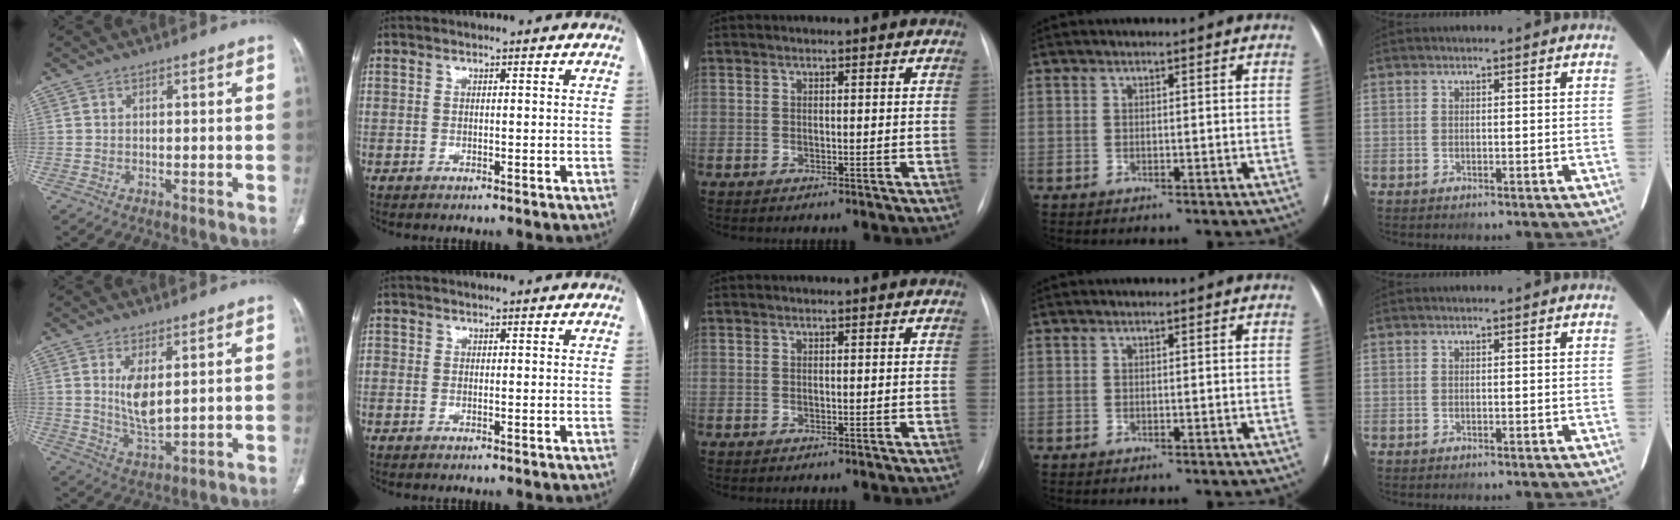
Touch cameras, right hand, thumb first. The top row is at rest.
{"thumb": {"total": 6.9, "force": [2.0, 2.6, 6.0], "torque": [-0.112, -0.028, 0.051]}, "index": {"total": 0.7, "force": [-0.1, 0.5, 0.5], "torque": [-0.010, 0.004, -0.002]}}